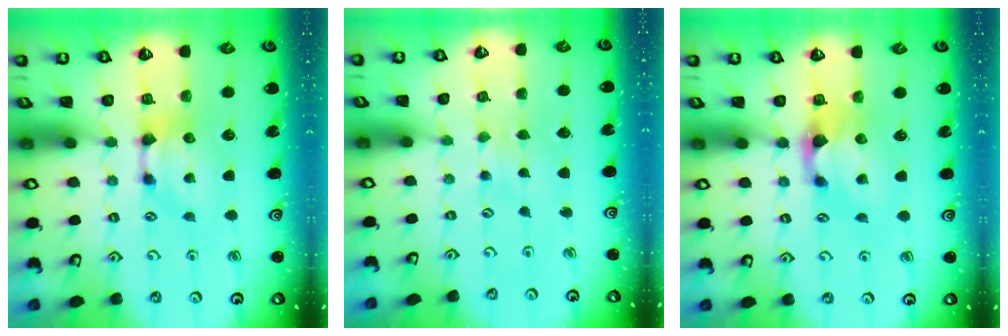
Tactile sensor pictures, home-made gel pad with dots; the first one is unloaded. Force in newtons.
{"total": 4.0, "press": 4.0, "slide": 0.1}
{"total": 0.7, "press": 0.4, "slide": 0.6}